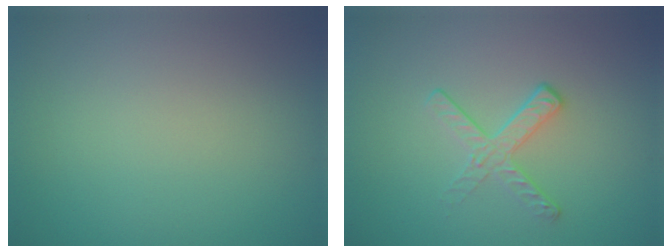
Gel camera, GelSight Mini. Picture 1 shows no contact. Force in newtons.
{"total": 2.1, "press": 1.4, "slide": 1.6}